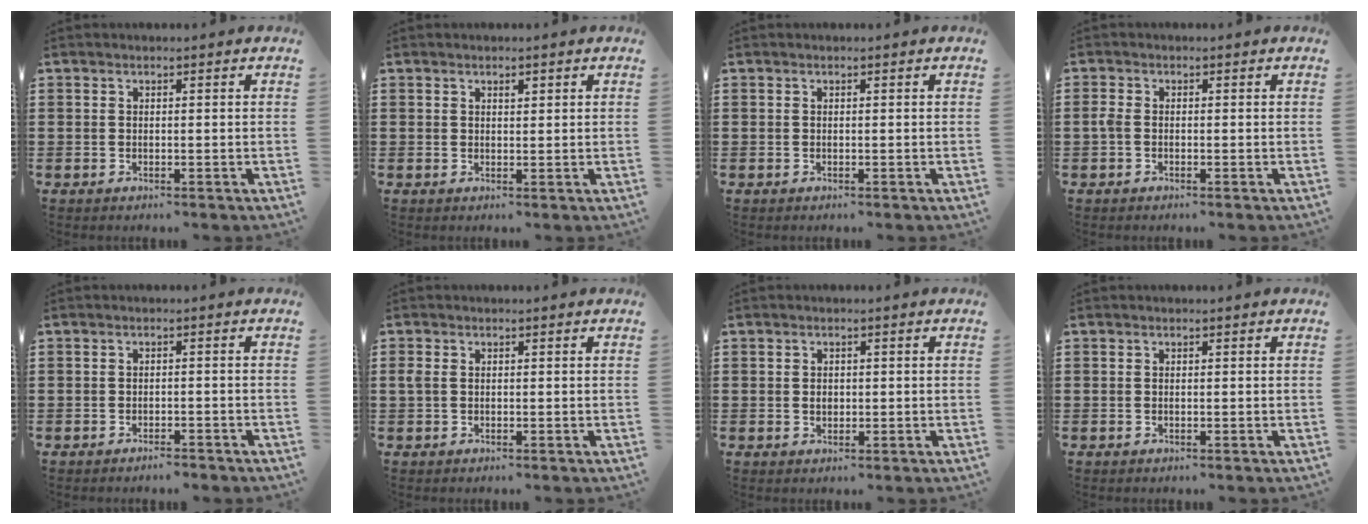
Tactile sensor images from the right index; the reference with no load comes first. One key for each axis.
{"total": 0.8, "fx": 0.6, "fy": 0.4, "fz": 0.5, "tx": -0.010, "ty": 0.001, "tz": 0.011}
{"total": 0.0}
{"total": 1.4, "fx": -0.5, "fy": 0.8, "fz": 1.1, "tx": -0.037, "ty": -0.005, "tz": -0.014}
{"total": 1.5, "fx": -1.4, "fy": 0.2, "fz": 0.4, "tx": -0.011, "ty": 0.000, "tz": -0.028}
{"total": 1.4, "fx": 0.1, "fy": 1.0, "fz": 1.0, "tx": -0.030, "ty": 0.003, "tz": -0.002}
{"total": 1.4, "fx": 0.0, "fy": 1.0, "fz": 0.9, "tx": -0.020, "ty": 0.006, "tz": -0.001}
{"total": 0.0}